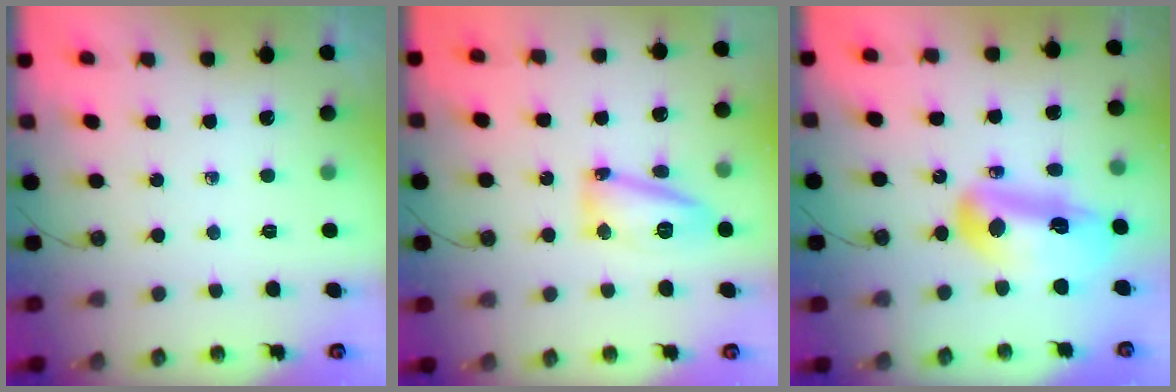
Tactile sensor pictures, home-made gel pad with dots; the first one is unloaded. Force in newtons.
{"total": 13.7, "press": 13.6, "slide": 1.4}
{"total": 14.9, "press": 14.8, "slide": 1.7}